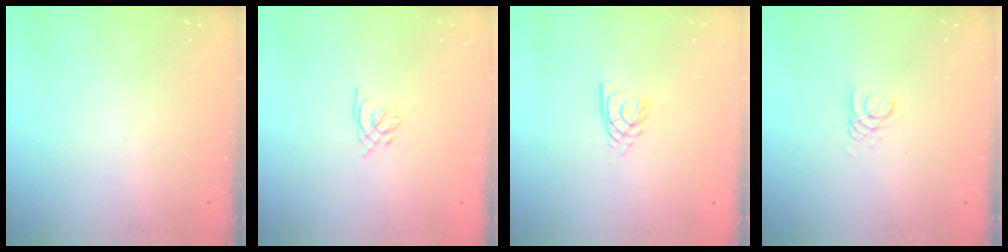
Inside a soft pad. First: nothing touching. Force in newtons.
{"total": 1.6, "press": 1.5, "slide": 0.6}
{"total": 2.8, "press": 2.8, "slide": 0.3}
{"total": 2.6, "press": 2.6, "slide": 0.2}